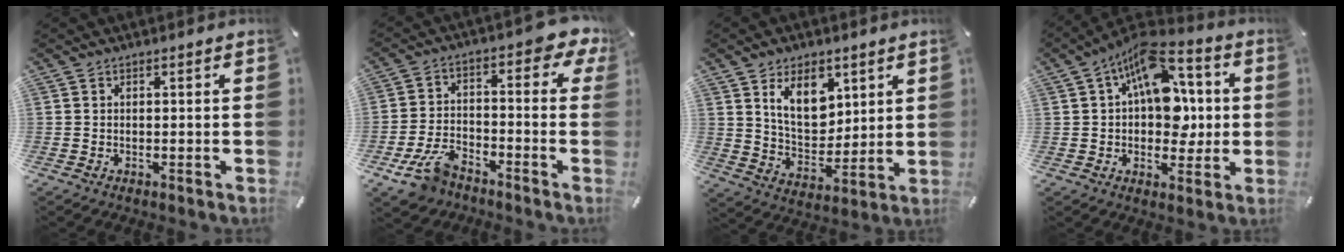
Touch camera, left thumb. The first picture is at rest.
{"total": 13.1, "force": [-5.7, 8.0, 8.6], "torque": [-0.143, 0.037, -0.104]}
{"total": 12.1, "force": [6.1, 7.9, 6.9], "torque": [-0.111, -0.021, 0.112]}
{"total": 15.4, "force": [4.4, 9.9, 11.0], "torque": [-0.182, -0.024, 0.082]}